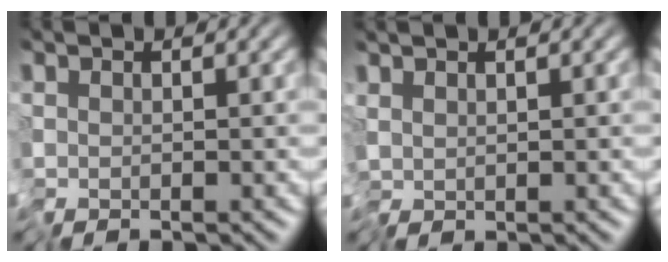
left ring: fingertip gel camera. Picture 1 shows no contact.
{"total": 1.2, "force": [0.2, 0.5, 1.1], "torque": [-0.016, 0.005, 0.002]}